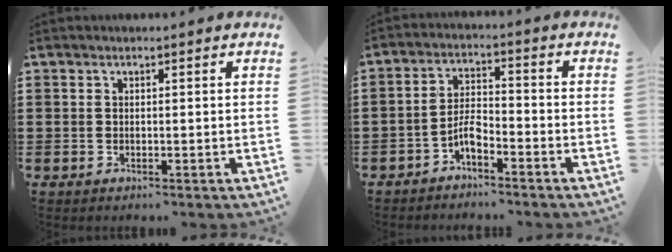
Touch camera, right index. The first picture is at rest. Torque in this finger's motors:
{"motor_torque": [1.10, 1.04, 0.54, 0.05]}